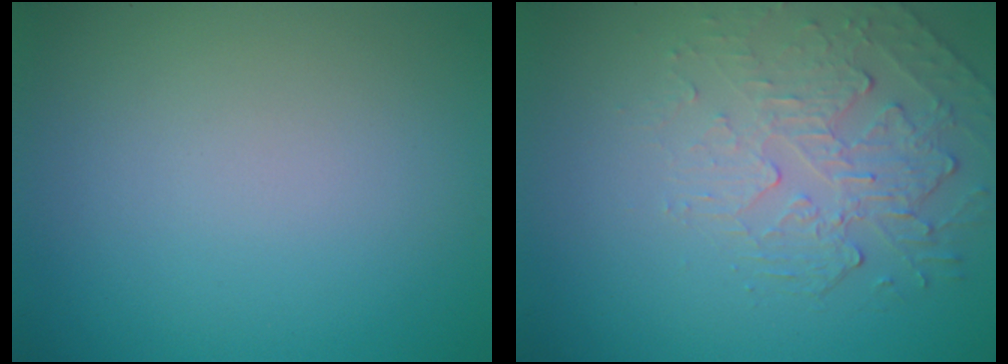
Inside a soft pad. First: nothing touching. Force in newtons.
{"total": 2.4, "press": 1.7, "slide": 1.7}